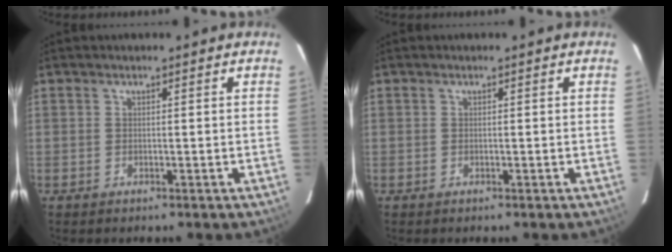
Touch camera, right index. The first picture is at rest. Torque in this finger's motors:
{"motor_torque": [0.00, 0.00, 0.02, 0.00]}